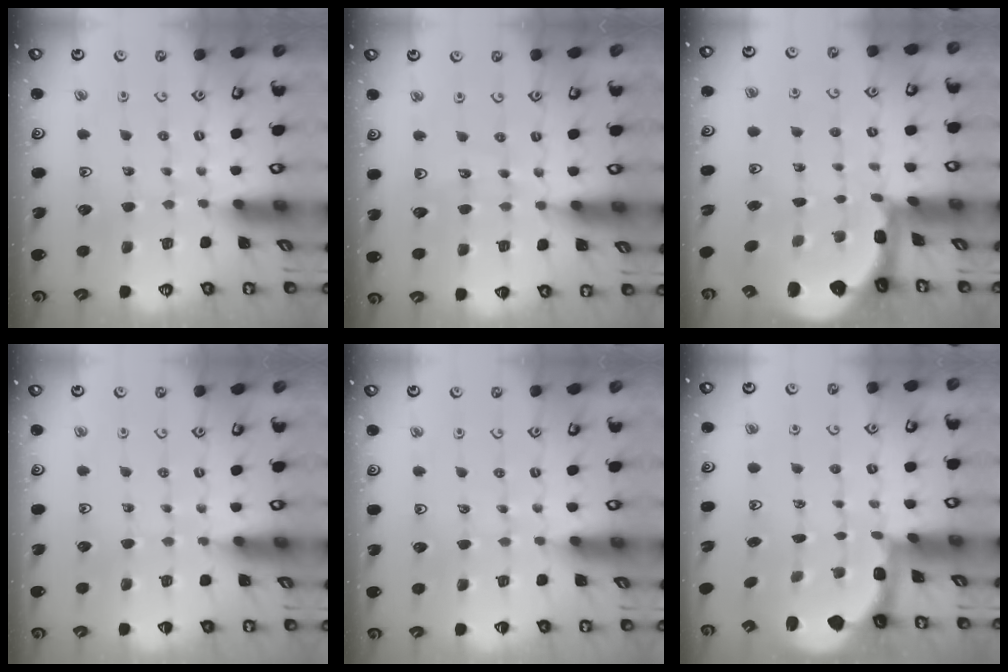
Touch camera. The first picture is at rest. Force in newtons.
{"total": 8.6, "press": 8.4, "slide": 2.0}
{"total": 3.7, "press": 3.3, "slide": 1.7}
{"total": 3.4, "press": 3.4, "slide": 0.6}
{"total": 2.1, "press": 2.1, "slide": 0.4}
{"total": 2.2, "press": 1.5, "slide": 1.6}